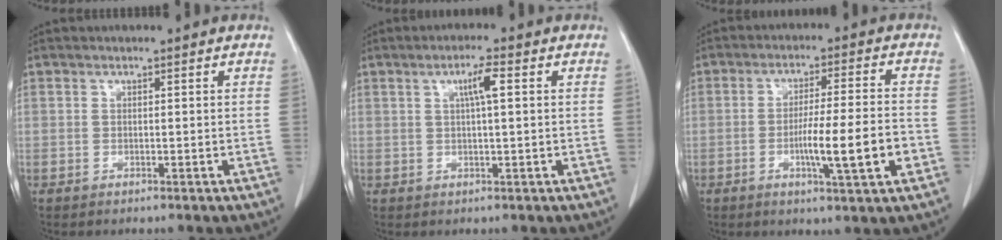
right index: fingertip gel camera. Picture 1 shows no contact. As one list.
[{"total": 3.5, "force": [1.0, 0.2, 3.3], "torque": [-0.059, 0.005, 0.017]}, {"total": 9.9, "force": [-2.8, 0.0, 9.5], "torque": [-0.158, -0.006, -0.047]}]